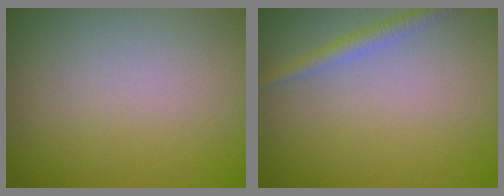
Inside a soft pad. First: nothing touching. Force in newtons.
{"total": 1.6, "press": 1.6, "slide": 0.1}